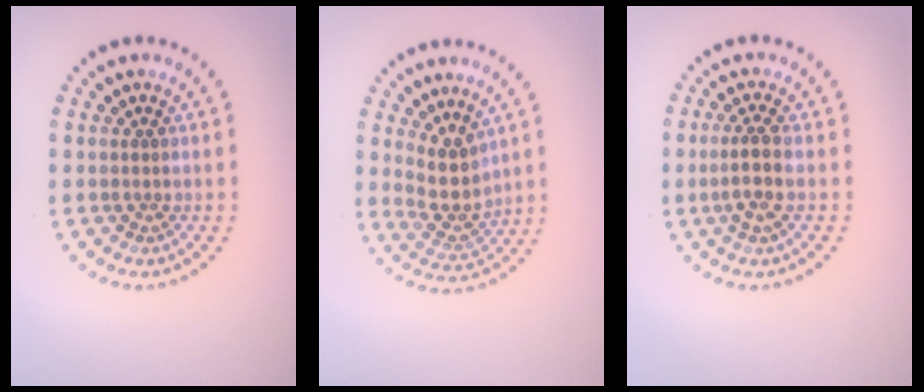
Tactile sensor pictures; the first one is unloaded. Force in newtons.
{"total": 3.4, "press": 2.7, "slide": 2.1}
{"total": 2.5, "press": 2.2, "slide": 1.1}